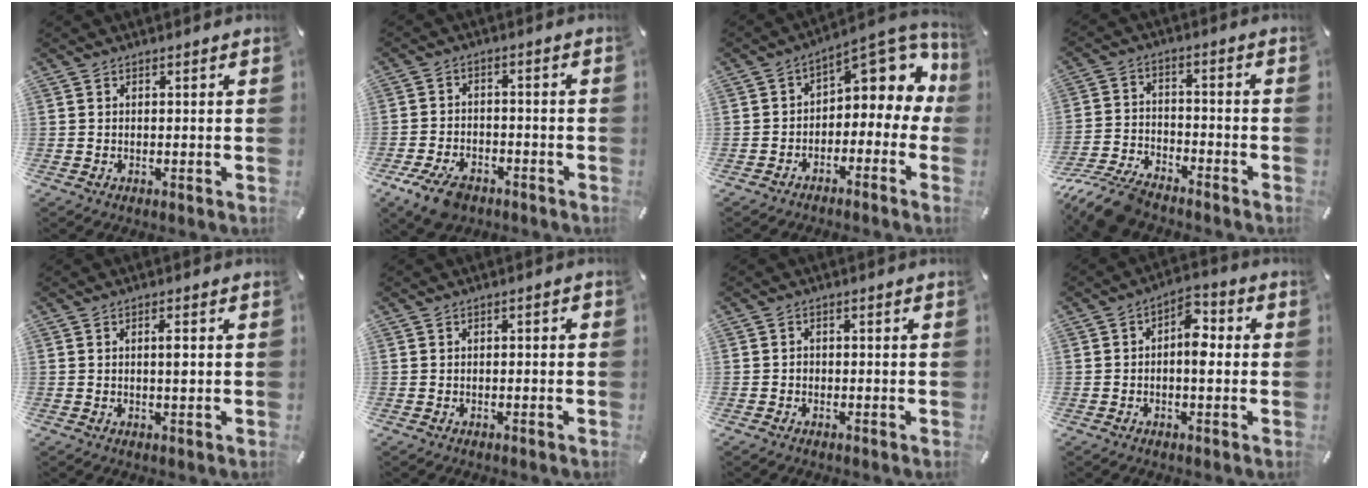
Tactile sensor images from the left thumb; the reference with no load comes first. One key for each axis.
{"total": 7.6, "fx": -4.8, "fy": 4.2, "fz": 4.2, "tx": -0.093, "ty": 0.017, "tz": -0.089}
{"total": 9.0, "fx": 3.6, "fy": 5.8, "fz": 5.8, "tx": -0.072, "ty": -0.033, "tz": 0.064}
{"total": 11.3, "fx": -9.7, "fy": 3.3, "fz": 4.9, "tx": -0.096, "ty": 0.046, "tz": -0.188}
{"total": 2.2, "fx": 0.2, "fy": 0.5, "fz": 2.1, "tx": -0.042, "ty": 0.000, "tz": 0.002}
{"total": 0.9, "fx": -0.6, "fy": 0.5, "fz": 0.5, "tx": -0.010, "ty": 0.002, "tz": -0.013}
{"total": 1.2, "fx": -0.7, "fy": 0.9, "fz": 0.3, "tx": -0.006, "ty": 0.005, "tz": -0.016}
{"total": 6.6, "fx": -0.2, "fy": 3.6, "fz": 5.5, "tx": -0.070, "ty": 0.005, "tz": -0.011}